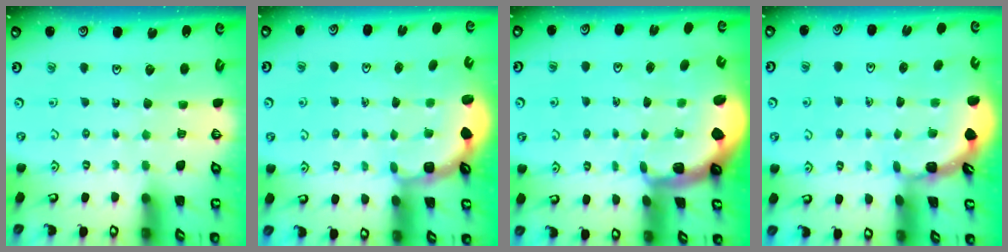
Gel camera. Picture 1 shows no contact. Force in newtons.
{"total": 3.0, "press": 2.0, "slide": 2.2}
{"total": 1.7, "press": 1.7, "slide": 0.4}
{"total": 1.6, "press": 1.6, "slide": 0.3}